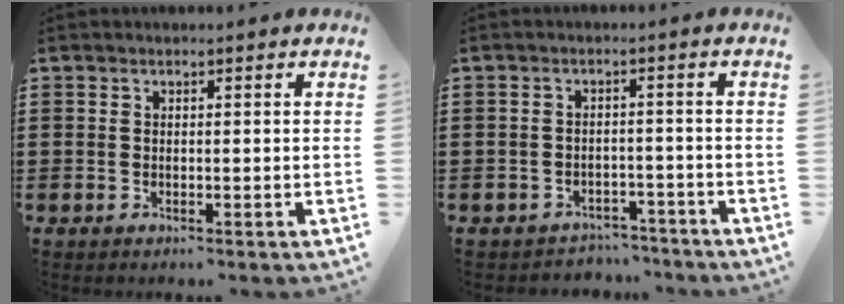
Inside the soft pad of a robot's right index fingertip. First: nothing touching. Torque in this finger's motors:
{"motor_torque": [0.17, -0.16, 0.06, 0.02]}